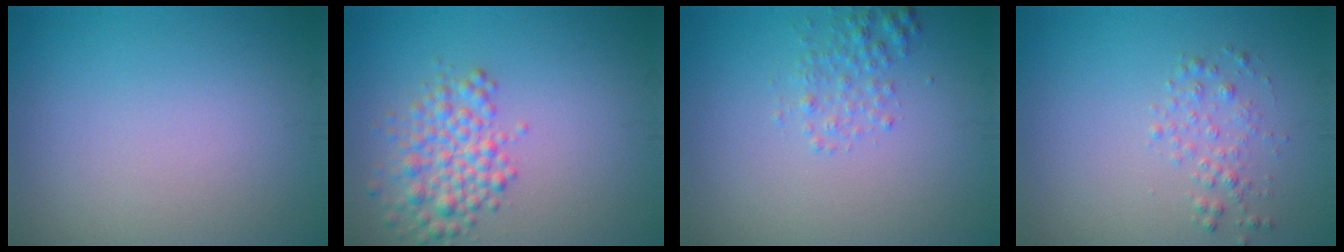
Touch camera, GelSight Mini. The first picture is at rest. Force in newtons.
{"total": 3.6, "press": 3.6, "slide": 0.1}
{"total": 1.7, "press": 1.7, "slide": 0.1}
{"total": 1.6, "press": 1.6, "slide": 0.0}